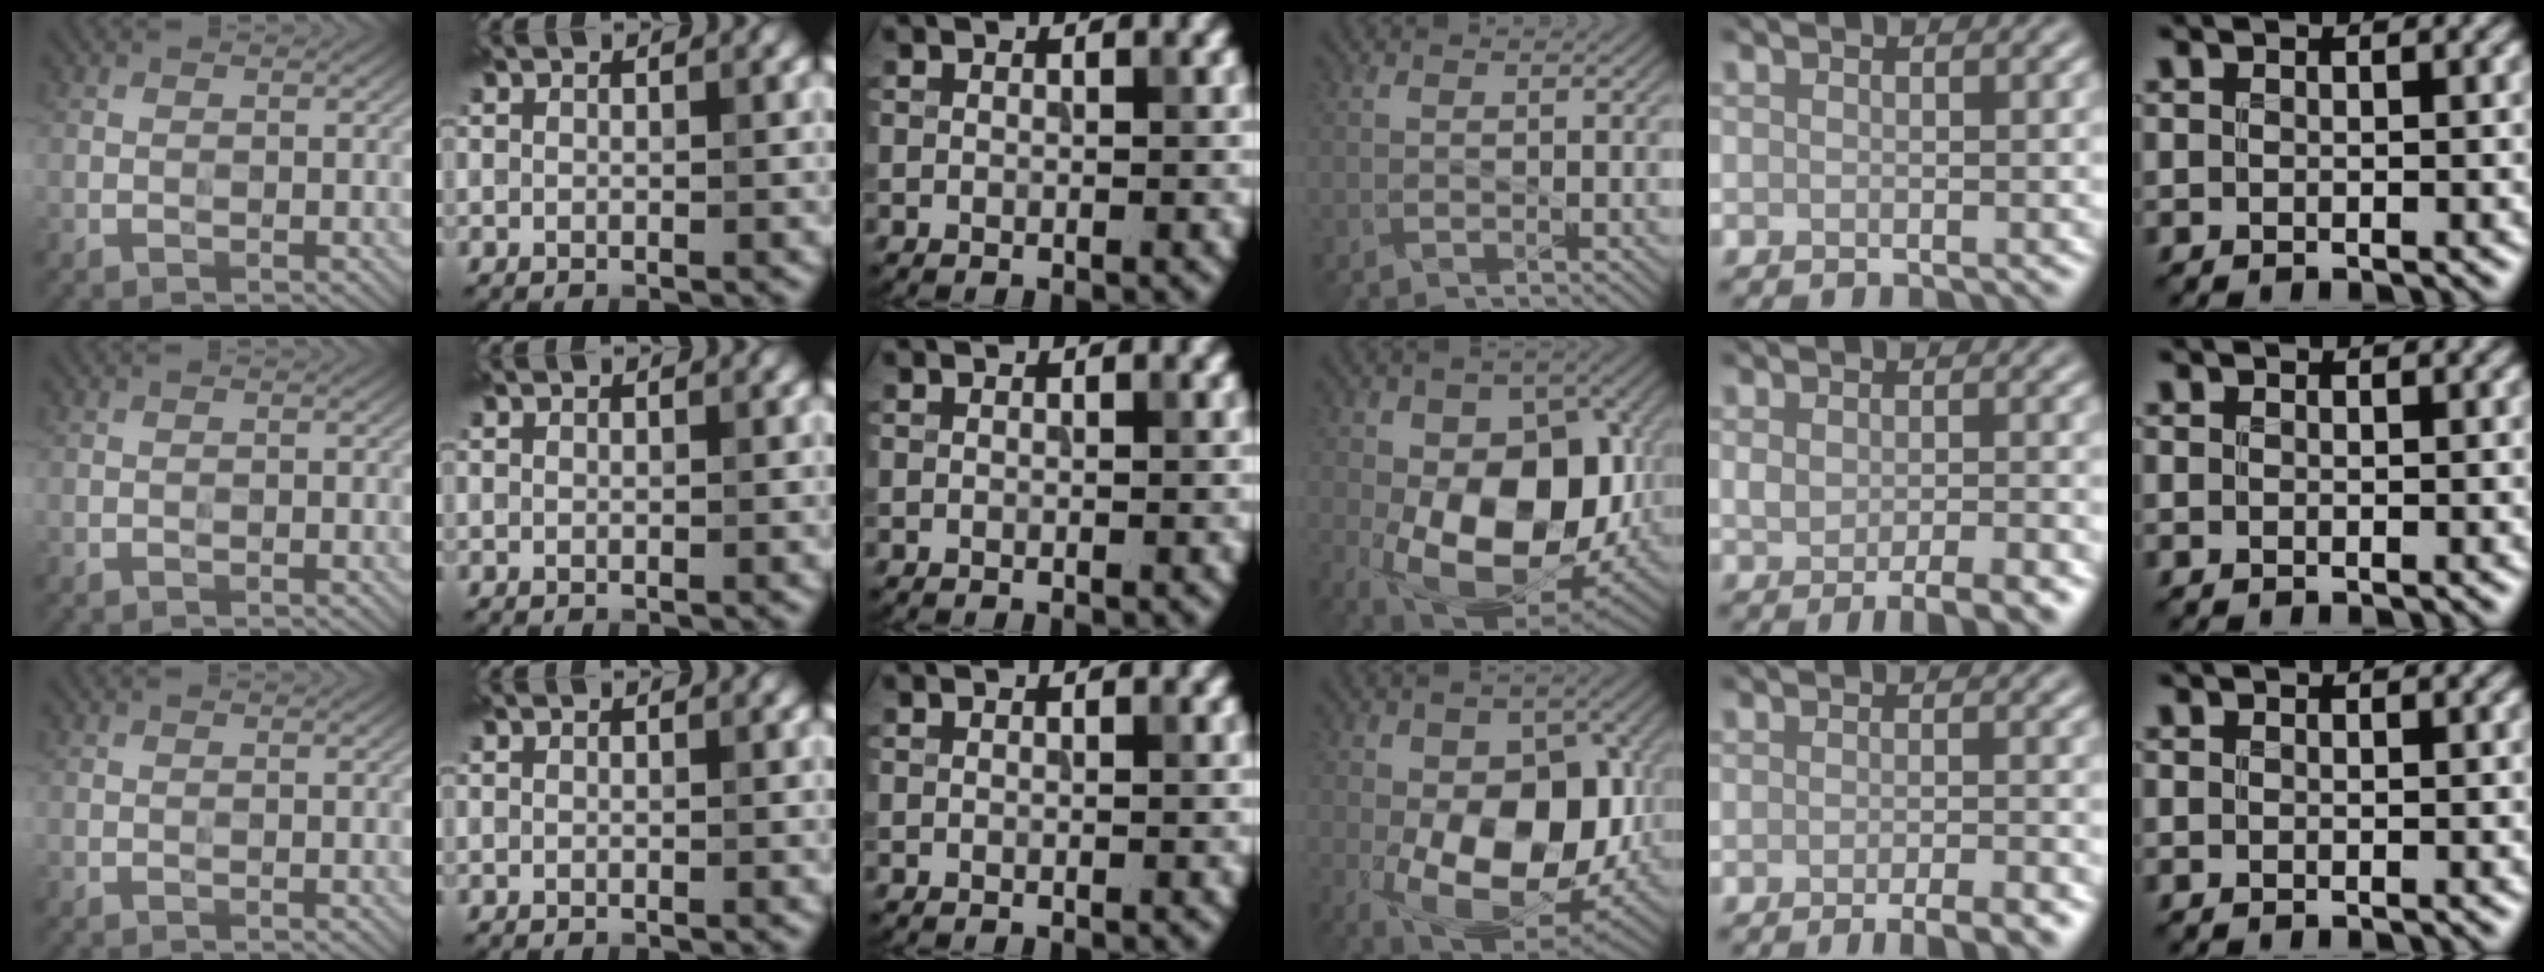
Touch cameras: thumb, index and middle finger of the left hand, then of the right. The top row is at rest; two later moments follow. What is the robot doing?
{"motion": "wipe", "object": "measuring cup"}